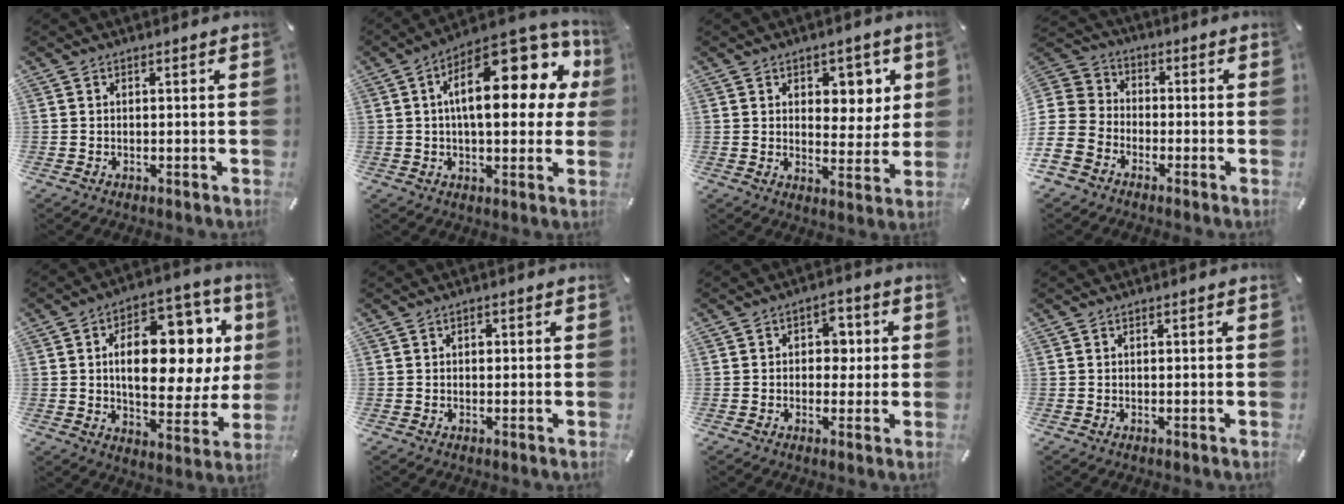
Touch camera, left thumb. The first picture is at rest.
{"total": 21.9, "force": [6.5, 10.1, 18.3], "torque": [-0.277, -0.039, 0.105]}
{"total": 6.3, "force": [3.0, 4.9, 2.7], "torque": [-0.016, -0.016, 0.045]}
{"total": 10.5, "force": [-5.1, 8.4, 3.7], "torque": [-0.097, 0.033, -0.098]}
{"total": 19.6, "force": [4.9, 11.0, 15.5], "torque": [-0.216, -0.027, 0.078]}
{"total": 0.9, "force": [0.1, 0.8, 0.4], "torque": [0.000, 0.001, -0.002]}
{"total": 4.0, "force": [-0.2, 3.1, 2.5], "torque": [-0.018, -0.001, -0.016]}
{"total": 0.0}